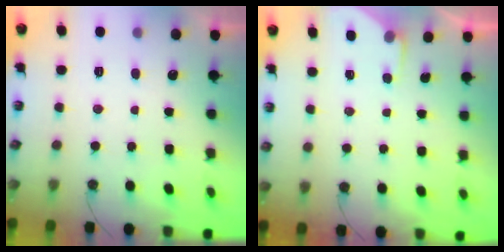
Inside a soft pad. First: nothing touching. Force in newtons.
{"total": 2.7, "press": 2.6, "slide": 0.5}